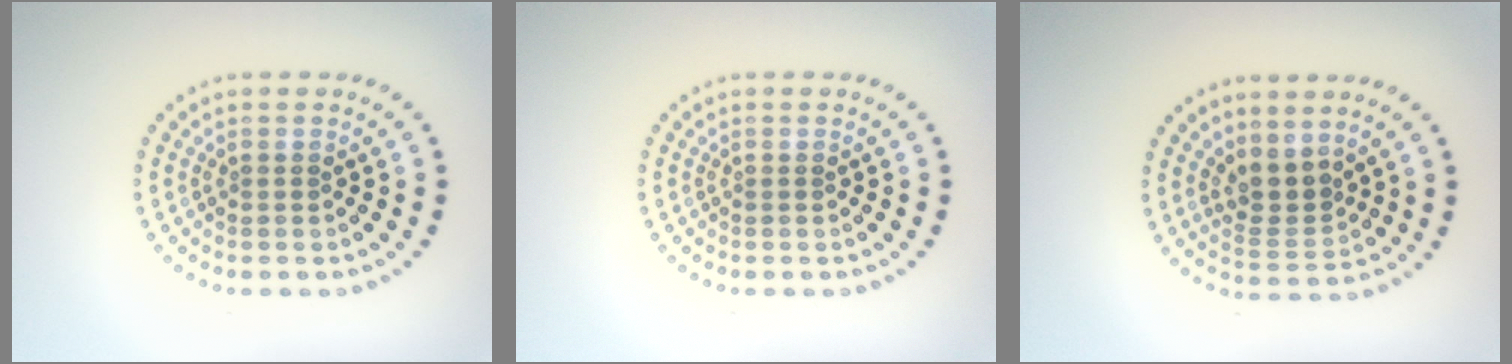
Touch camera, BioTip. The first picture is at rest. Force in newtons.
{"total": 0.0}
{"total": 2.7, "press": 2.1, "slide": 1.7}